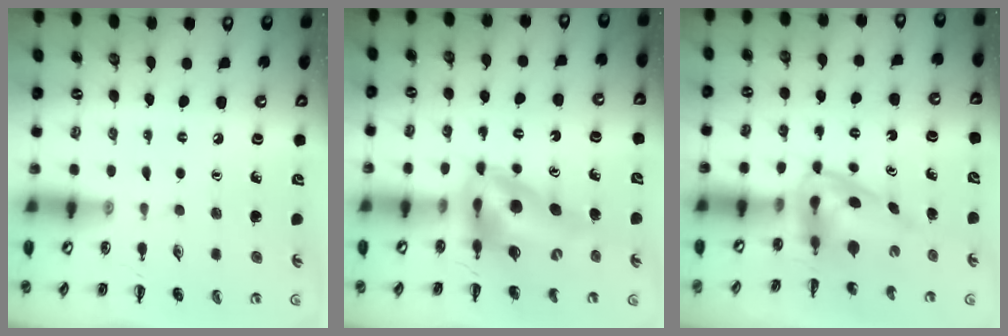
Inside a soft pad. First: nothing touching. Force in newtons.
{"total": 12.2, "press": 11.5, "slide": 4.0}
{"total": 4.0, "press": 3.9, "slide": 0.7}